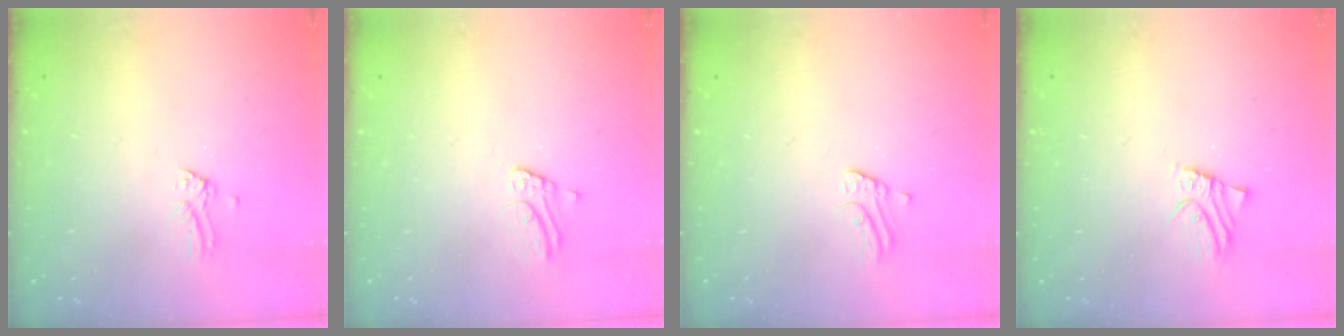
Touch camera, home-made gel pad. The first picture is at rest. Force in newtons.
{"total": 2.7, "press": 2.7, "slide": 0.2}
{"total": 1.0, "press": 1.0, "slide": 0.1}
{"total": 1.9, "press": 1.9, "slide": 0.1}